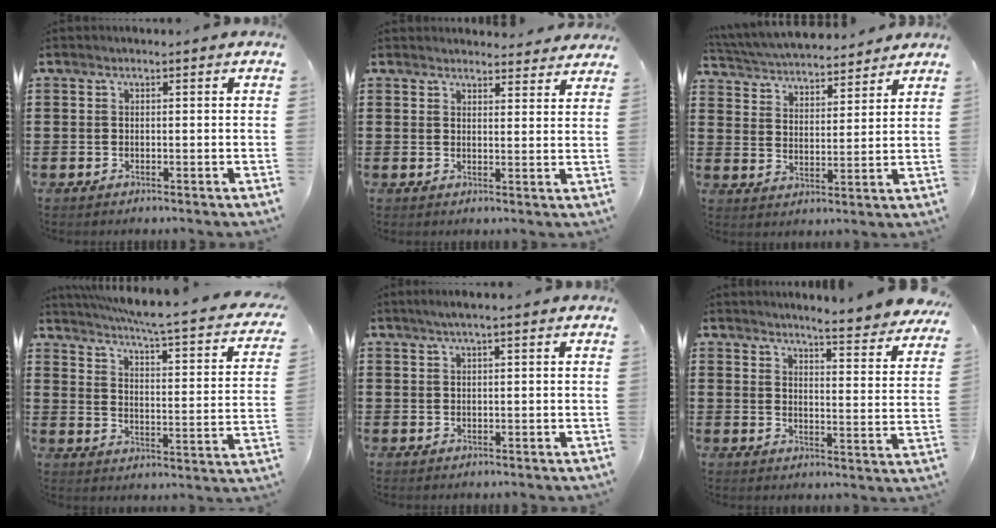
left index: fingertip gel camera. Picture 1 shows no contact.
{"total": 3.2, "force": [3.2, 0.4, 0.3], "torque": [-0.007, -0.014, 0.059]}
{"total": 5.0, "force": [5.0, 0.5, 0.6], "torque": [-0.038, -0.030, 0.085]}
{"total": 5.0, "force": [4.0, -0.6, 3.0], "torque": [-0.071, -0.043, 0.056]}
{"total": 1.6, "force": [0.9, -0.1, 1.3], "torque": [-0.024, 0.002, 0.016]}
{"total": 5.0, "force": [4.7, -0.8, 1.5], "torque": [-0.035, -0.042, 0.073]}